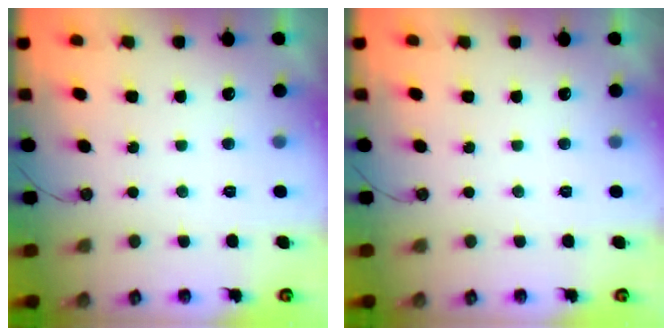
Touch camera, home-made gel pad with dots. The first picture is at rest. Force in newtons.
{"total": 0.0}